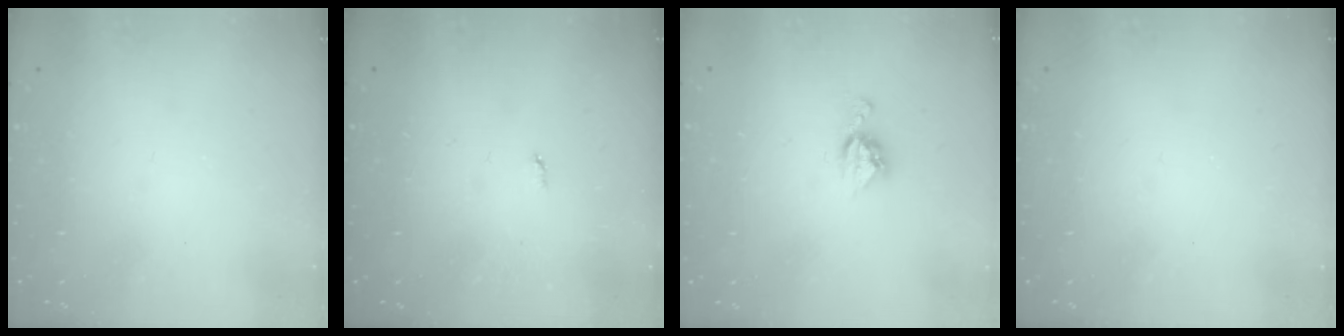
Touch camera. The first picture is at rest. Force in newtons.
{"total": 2.1, "press": 2.1, "slide": 0.4}
{"total": 7.1, "press": 7.1, "slide": 0.3}
{"total": 0.0}